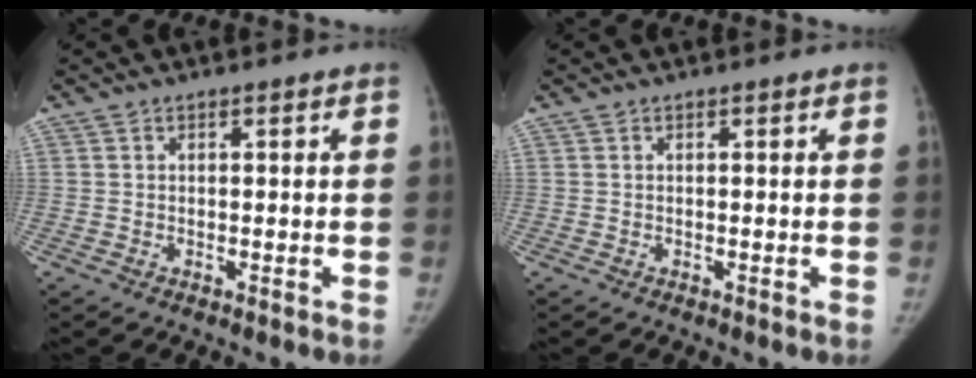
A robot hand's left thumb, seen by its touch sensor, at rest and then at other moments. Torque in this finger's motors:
{"motor_torque": [0.06, -0.06, 0.00, 0.00, 0.00]}